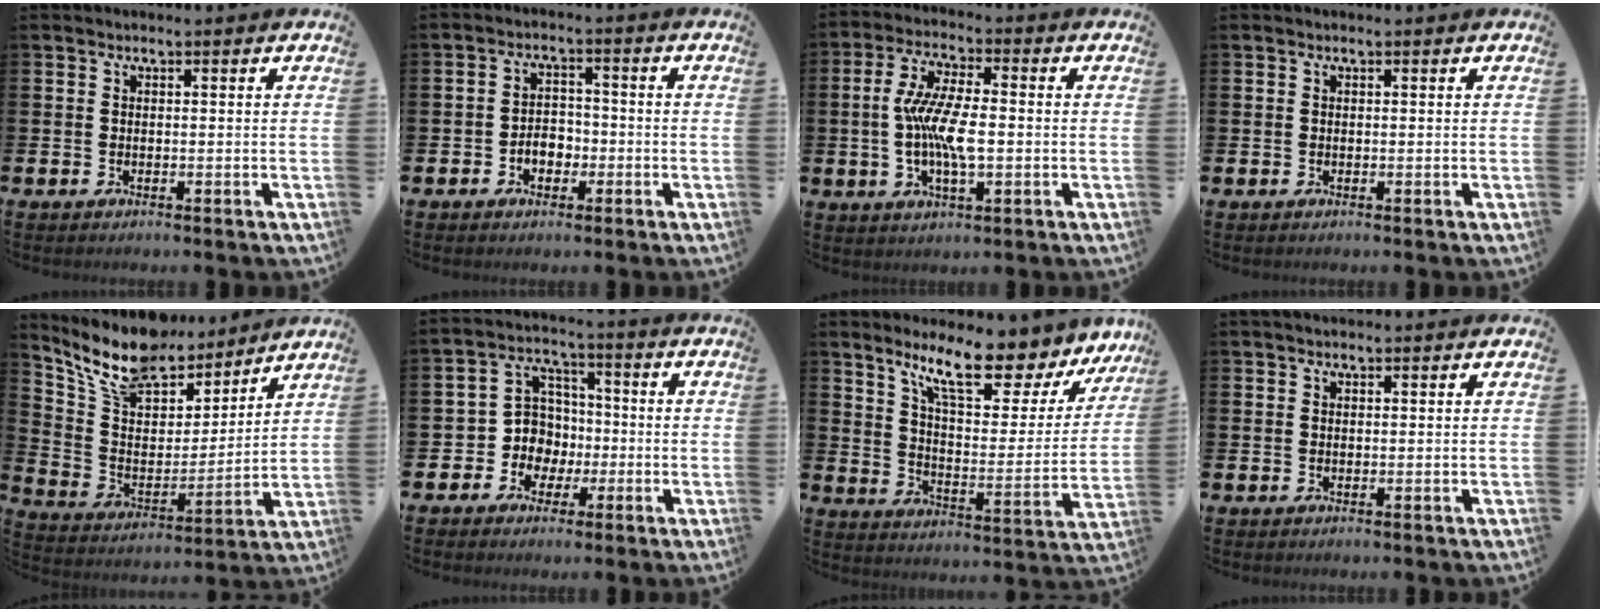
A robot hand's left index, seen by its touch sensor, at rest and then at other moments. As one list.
[{"total": 3.1, "force": [-1.3, 2.3, 1.6], "torque": [-0.022, 0.001, -0.031]}, {"total": 8.3, "force": [-0.4, 3.1, 7.7], "torque": [-0.162, 0.005, -0.010]}, {"total": 0.0}, {"total": 12.2, "force": [10.8, 4.8, 3.3], "torque": [-0.118, -0.064, 0.199]}, {"total": 6.3, "force": [-0.6, 6.1, 1.4], "torque": [-0.064, 0.001, -0.015]}, {"total": 12.1, "force": [9.9, 2.6, 6.4], "torque": [-0.133, -0.058, 0.167]}, {"total": 0.7, "force": [0.6, 0.2, 0.2], "torque": [-0.001, 0.001, 0.010]}]